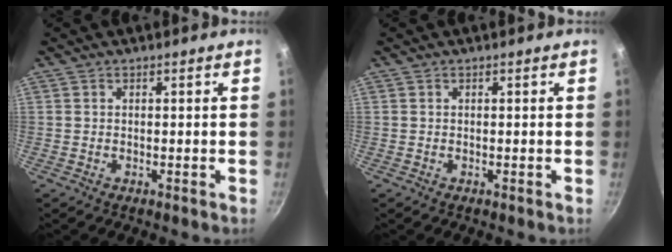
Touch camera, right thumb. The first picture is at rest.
{"total": 0.0}